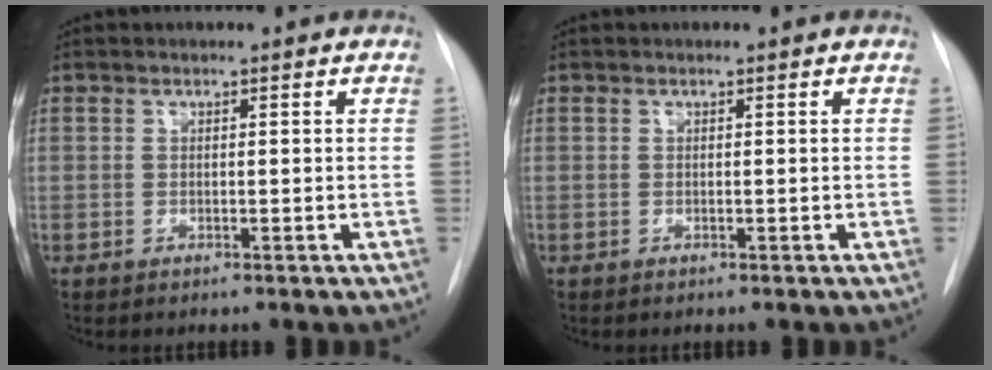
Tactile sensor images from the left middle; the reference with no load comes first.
{"total": 0.0}